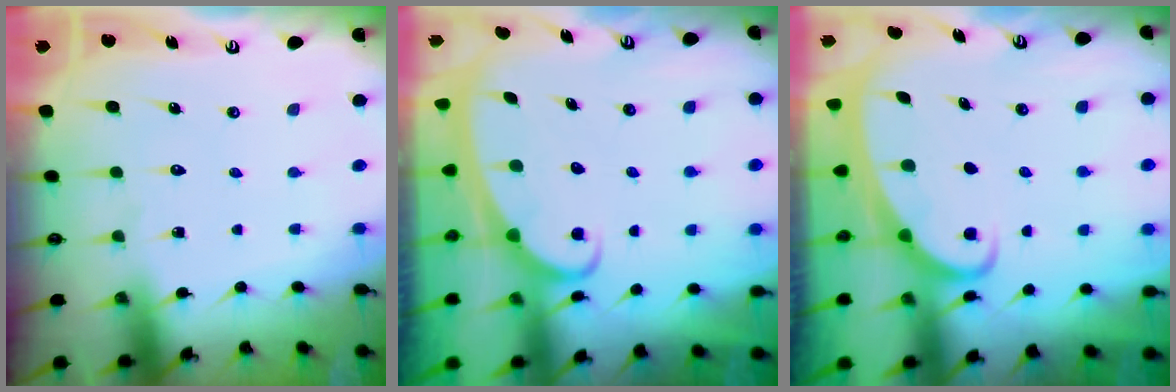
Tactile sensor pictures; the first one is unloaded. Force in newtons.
{"total": 2.3, "press": 2.3, "slide": 0.3}
{"total": 2.0, "press": 2.0, "slide": 0.3}